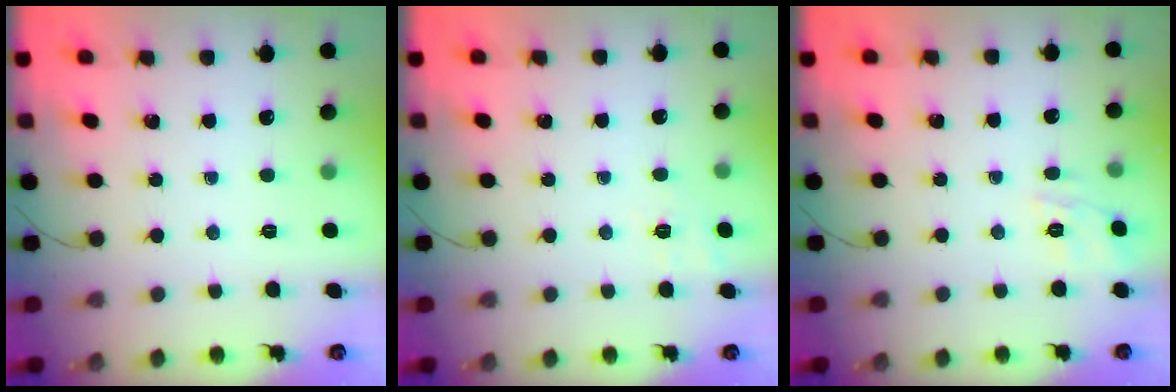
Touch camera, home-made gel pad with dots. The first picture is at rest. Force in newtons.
{"total": 2.2, "press": 1.3, "slide": 1.8}
{"total": 3.7, "press": 3.5, "slide": 1.4}